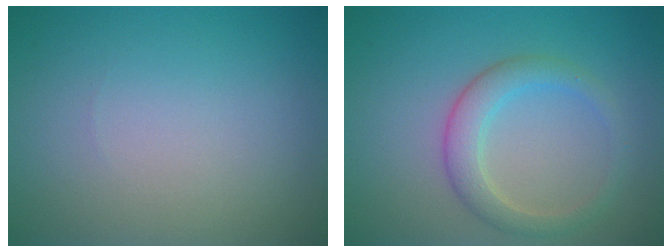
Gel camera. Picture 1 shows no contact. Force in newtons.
{"total": 3.0, "press": 3.0, "slide": 0.2}